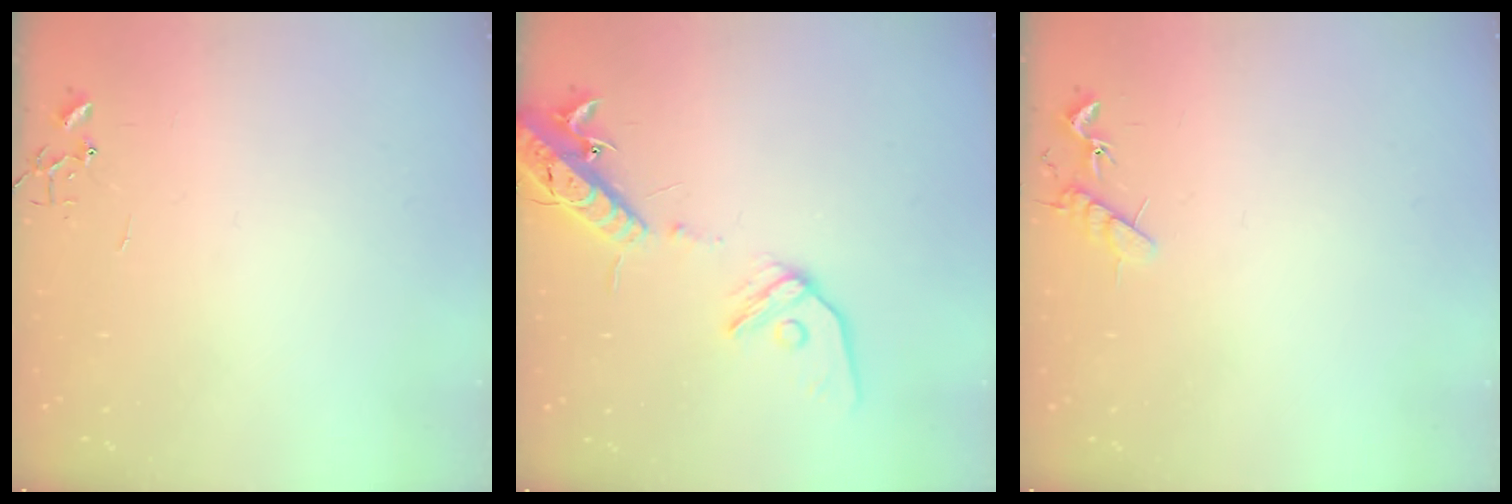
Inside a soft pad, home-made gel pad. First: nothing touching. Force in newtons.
{"total": 15.4, "press": 15.0, "slide": 3.5}
{"total": 7.0, "press": 6.9, "slide": 0.6}